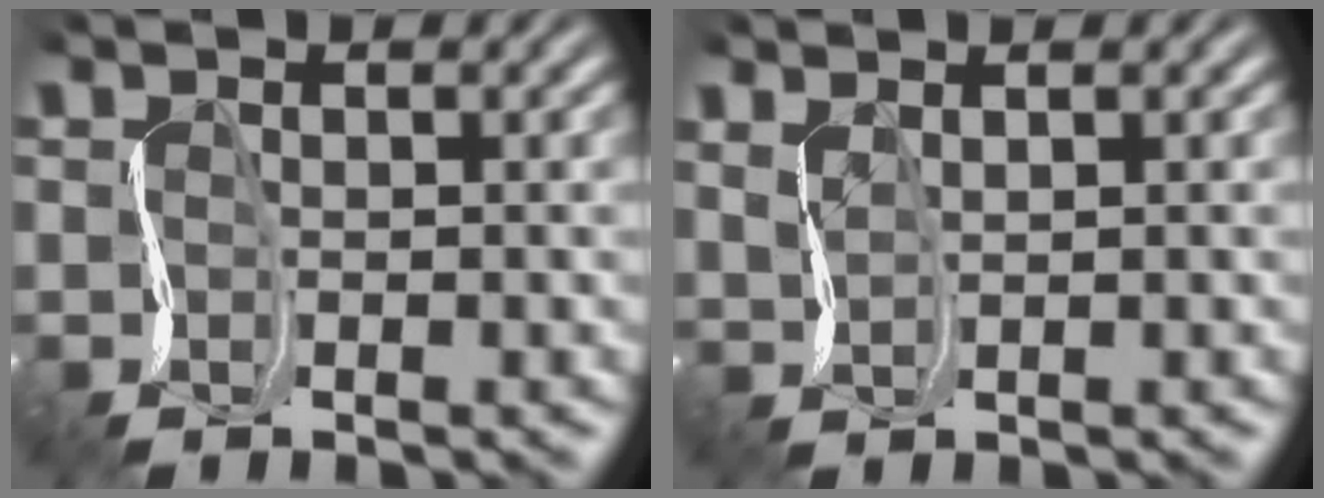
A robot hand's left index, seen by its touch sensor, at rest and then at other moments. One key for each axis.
{"total": 1.7, "fx": 1.7, "fy": 0.5, "fz": 0.0, "tx": -0.008, "ty": 0.023, "tz": 0.013}